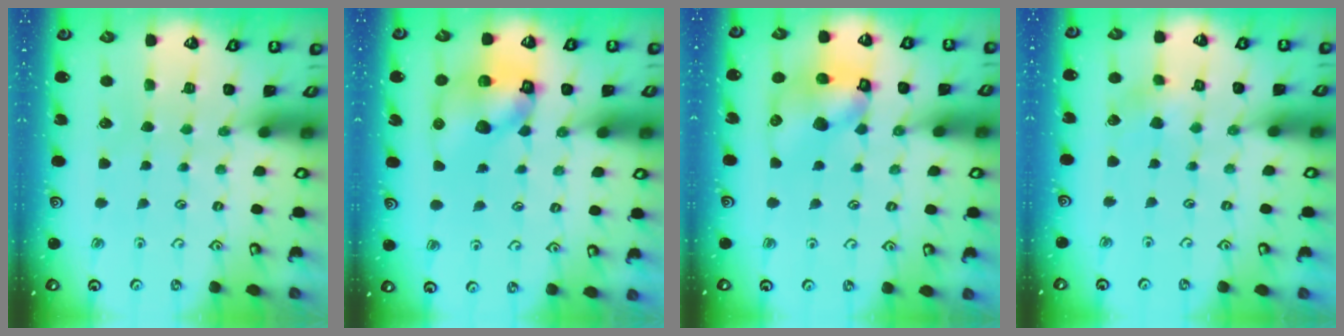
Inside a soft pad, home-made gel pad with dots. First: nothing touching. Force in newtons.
{"total": 11.2, "press": 11.0, "slide": 1.9}
{"total": 10.5, "press": 10.4, "slide": 1.6}
{"total": 3.2, "press": 3.2, "slide": 0.4}